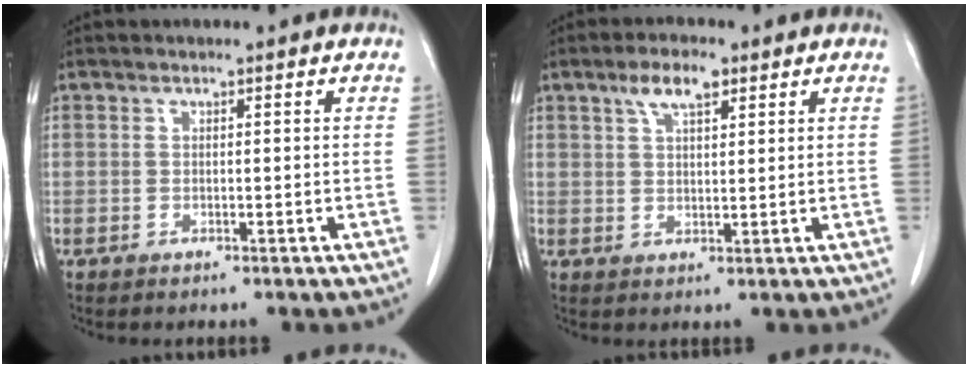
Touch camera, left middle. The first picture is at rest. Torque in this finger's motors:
{"motor_torque": [0.36, -0.23, 0.04, -0.01]}